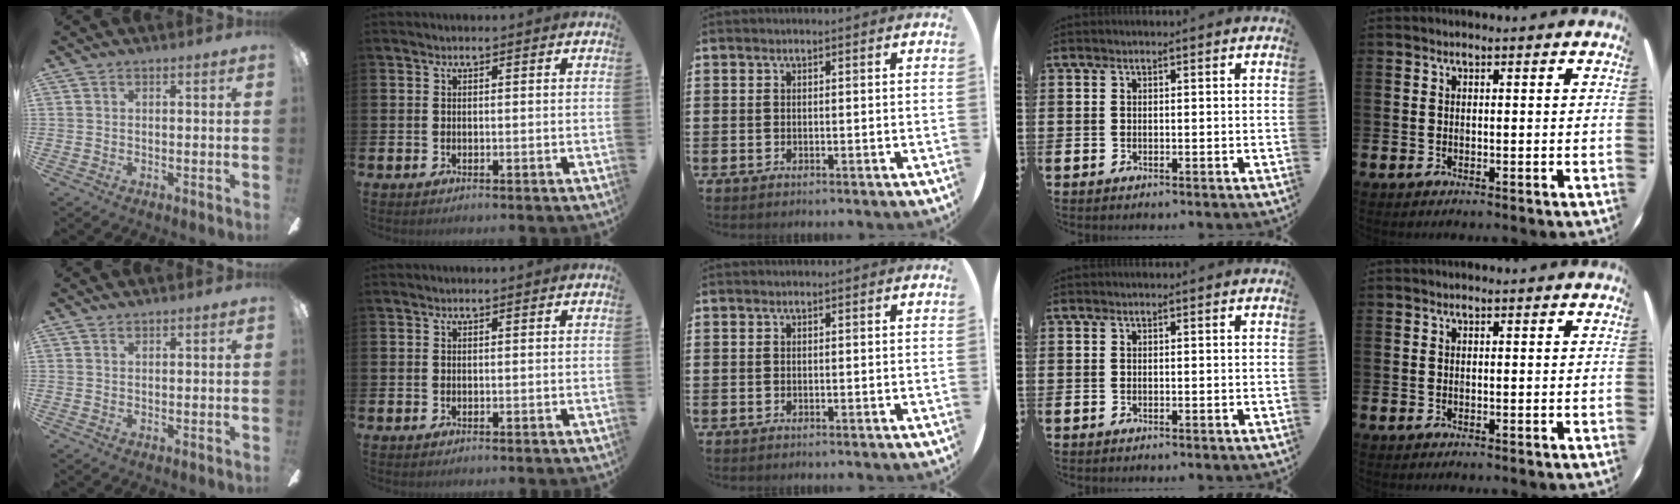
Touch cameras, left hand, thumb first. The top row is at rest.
{"thumb": {"total": 0.7, "force": [0.6, 0.3, 0.2], "torque": [-0.006, 0.001, 0.011]}}